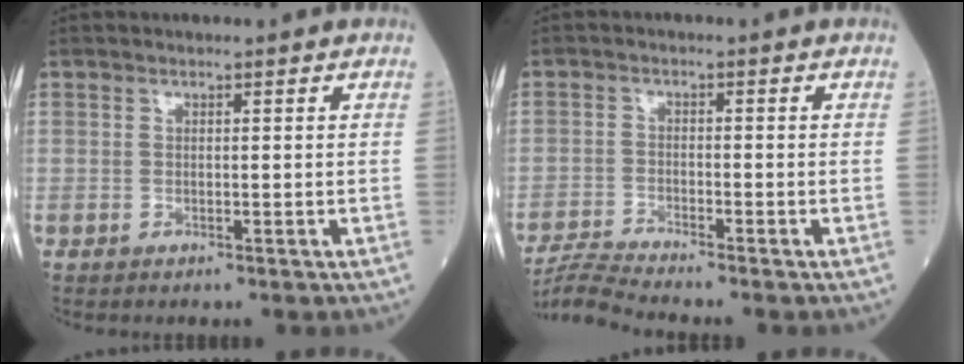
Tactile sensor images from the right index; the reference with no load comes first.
{"total": 5.1, "force": [-4.7, -2.0, 0.6], "torque": [-0.025, -0.018, -0.093]}